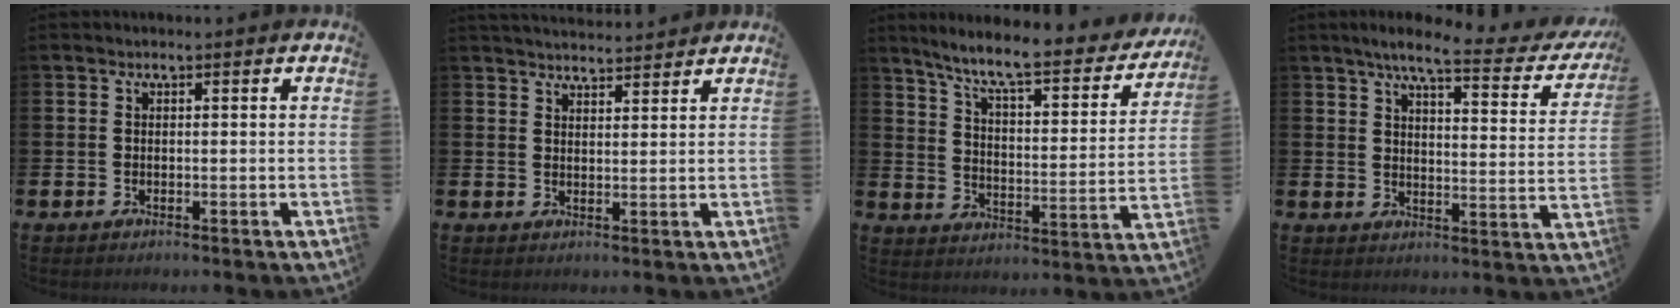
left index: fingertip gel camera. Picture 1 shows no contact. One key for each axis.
{"total": 3.3, "fx": 3.2, "fy": 0.2, "fz": 0.0, "tx": -0.005, "ty": -0.018, "tz": 0.059}
{"total": 8.3, "fx": 7.3, "fy": 1.2, "fz": 3.8, "tx": -0.101, "ty": -0.051, "tz": 0.117}
{"total": 6.7, "fx": 5.4, "fy": 1.0, "fz": 3.8, "tx": -0.082, "ty": -0.029, "tz": 0.084}